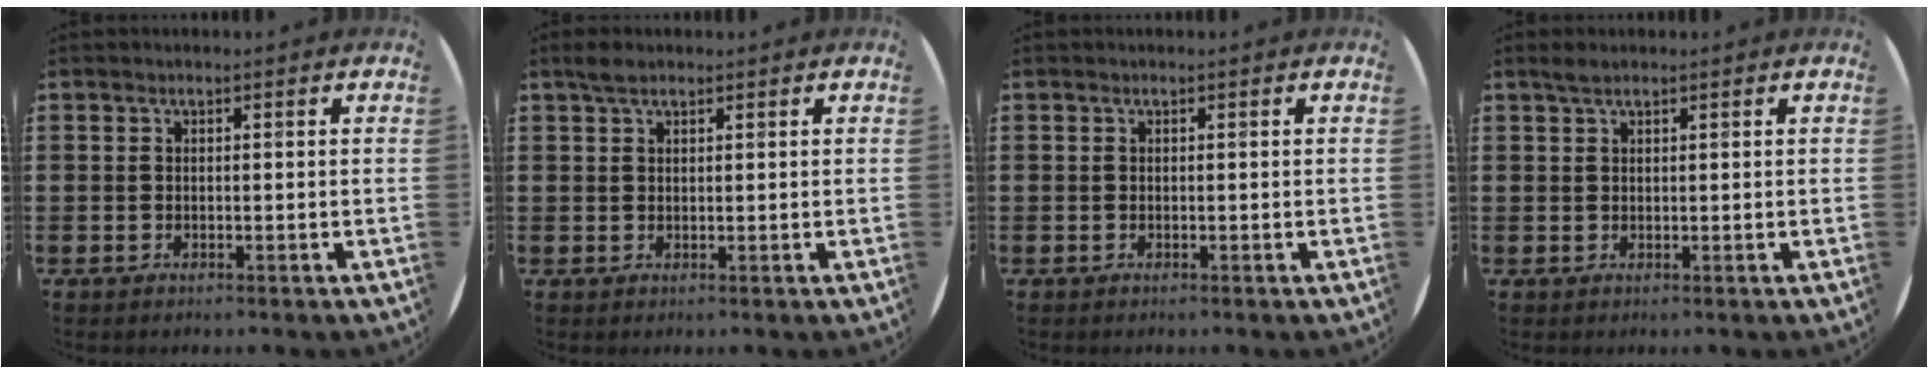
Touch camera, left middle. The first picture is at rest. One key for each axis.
{"total": 2.0, "fx": 1.5, "fy": 0.9, "fz": 0.8, "tx": -0.011, "ty": 0.002, "tz": 0.027}
{"total": 0.0}
{"total": 1.1, "fx": 1.0, "fy": 0.2, "fz": 0.4, "tx": -0.009, "ty": 0.002, "tz": 0.019}